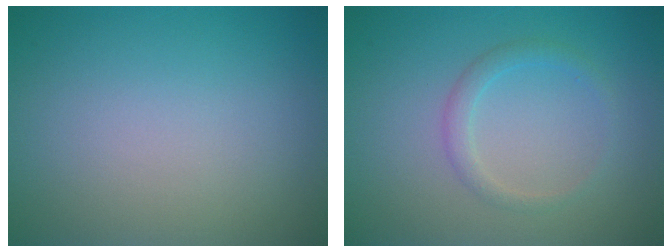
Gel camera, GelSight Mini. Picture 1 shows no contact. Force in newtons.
{"total": 1.5, "press": 1.5, "slide": 0.0}